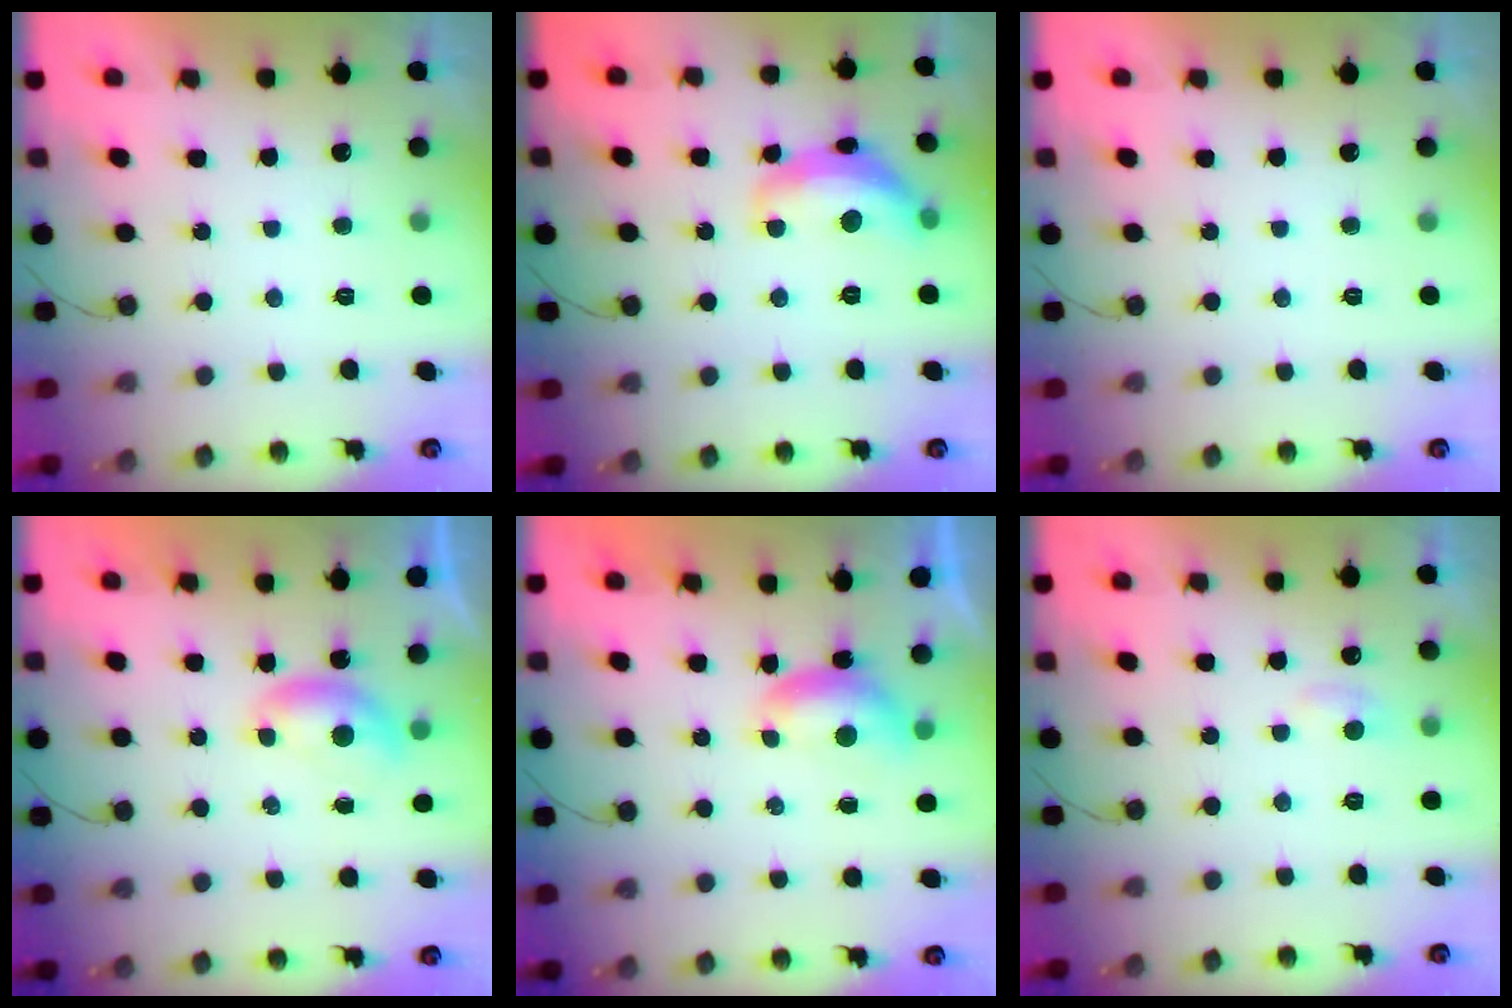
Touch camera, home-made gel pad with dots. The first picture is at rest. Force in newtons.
{"total": 14.0, "press": 14.0, "slide": 0.8}
{"total": 0.0}
{"total": 5.1, "press": 5.1, "slide": 0.6}
{"total": 5.8, "press": 5.8, "slide": 0.7}
{"total": 4.5, "press": 4.5, "slide": 0.6}